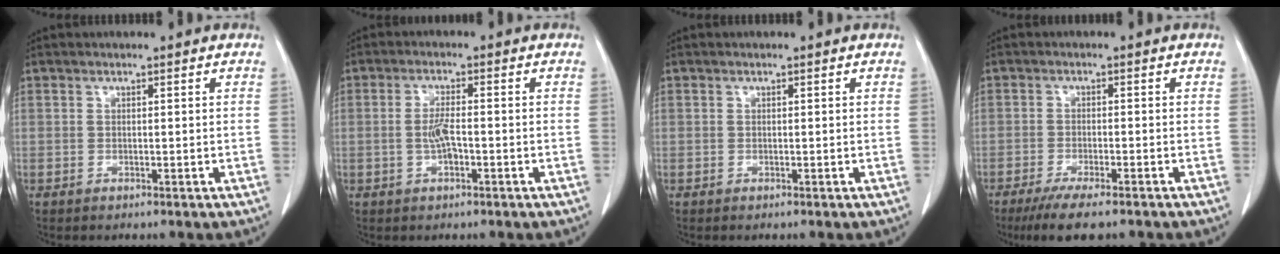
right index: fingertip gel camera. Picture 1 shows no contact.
{"total": 3.4, "force": [-0.8, 0.7, 3.2], "torque": [-0.068, 0.000, -0.014]}
{"total": 0.0}
{"total": 8.4, "force": [-6.6, 1.2, 5.2], "torque": [-0.077, -0.018, -0.100]}